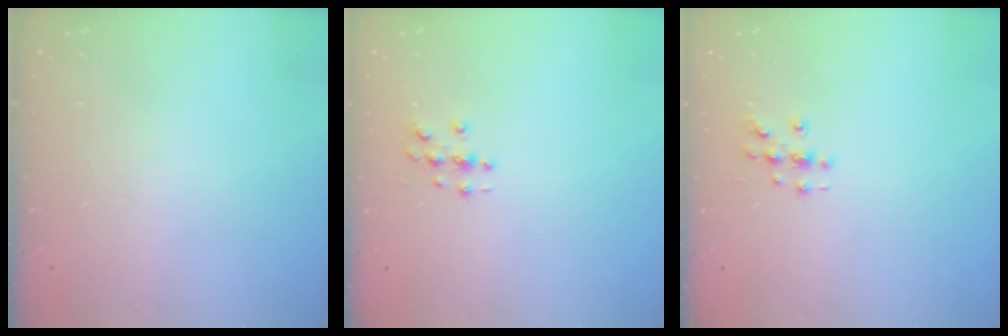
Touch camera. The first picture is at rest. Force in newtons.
{"total": 2.8, "press": 2.8, "slide": 0.3}
{"total": 3.9, "press": 3.8, "slide": 0.5}